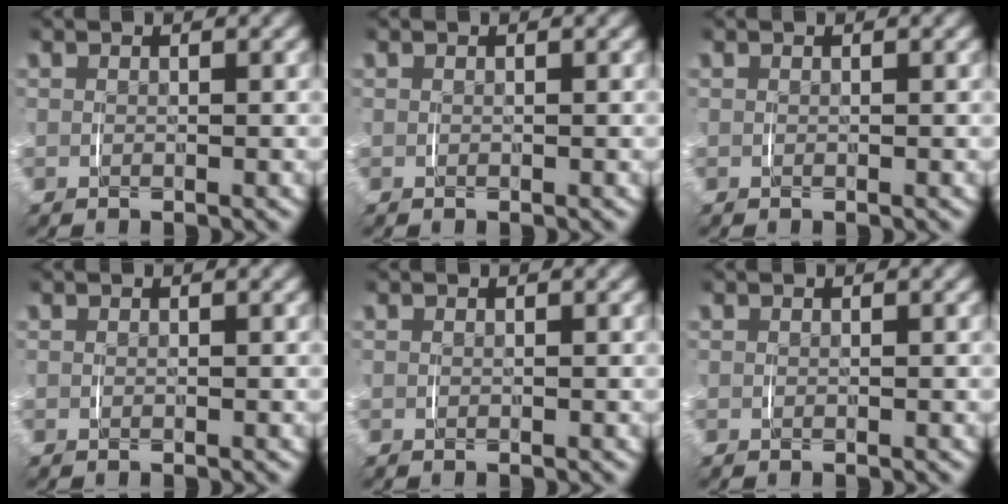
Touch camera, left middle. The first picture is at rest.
{"total": 0.0}
{"total": 0.0}
{"total": 0.0}
{"total": 0.0}
{"total": 0.0}